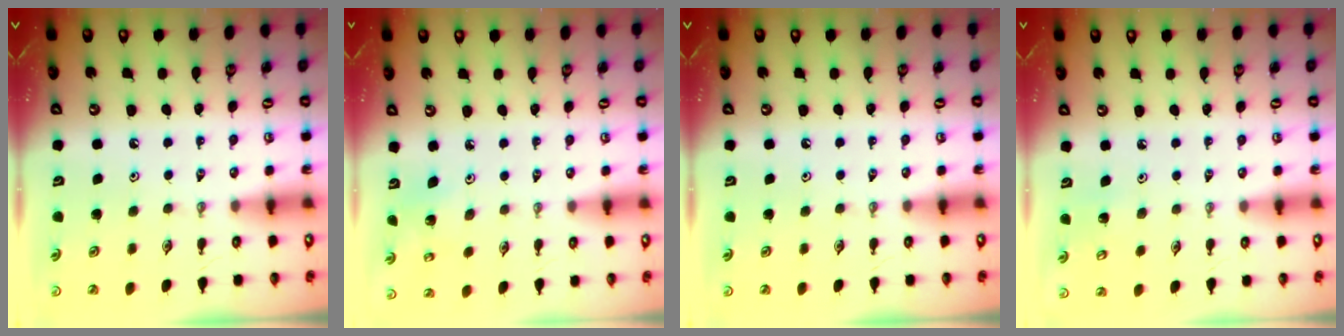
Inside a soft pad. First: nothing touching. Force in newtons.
{"total": 2.9, "press": 2.9, "slide": 0.2}
{"total": 0.0}
{"total": 2.8, "press": 2.8, "slide": 0.2}